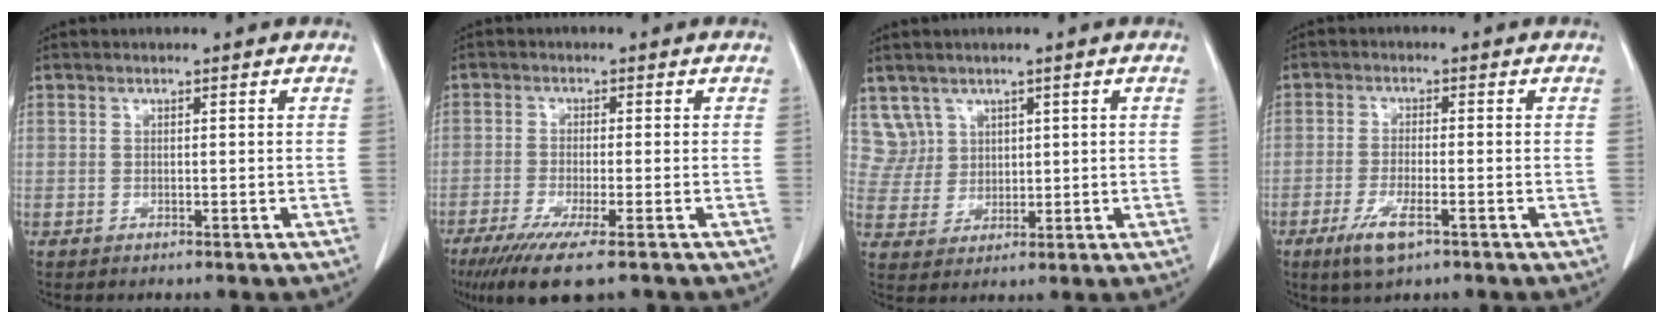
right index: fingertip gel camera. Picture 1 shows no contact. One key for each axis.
{"total": 8.0, "fx": -5.2, "fy": 0.5, "fz": 6.0, "tx": -0.100, "ty": -0.021, "tz": -0.083}
{"total": 5.3, "fx": 3.2, "fy": 4.2, "fz": -0.5, "tx": 0.018, "ty": 0.009, "tz": 0.071}
{"total": 5.5, "fx": -3.0, "fy": 1.2, "fz": 4.4, "tx": -0.091, "ty": -0.009, "tz": -0.050}